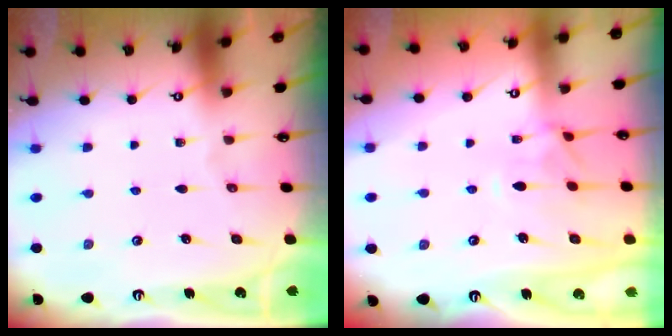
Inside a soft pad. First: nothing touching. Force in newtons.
{"total": 1.4, "press": 1.1, "slide": 0.9}